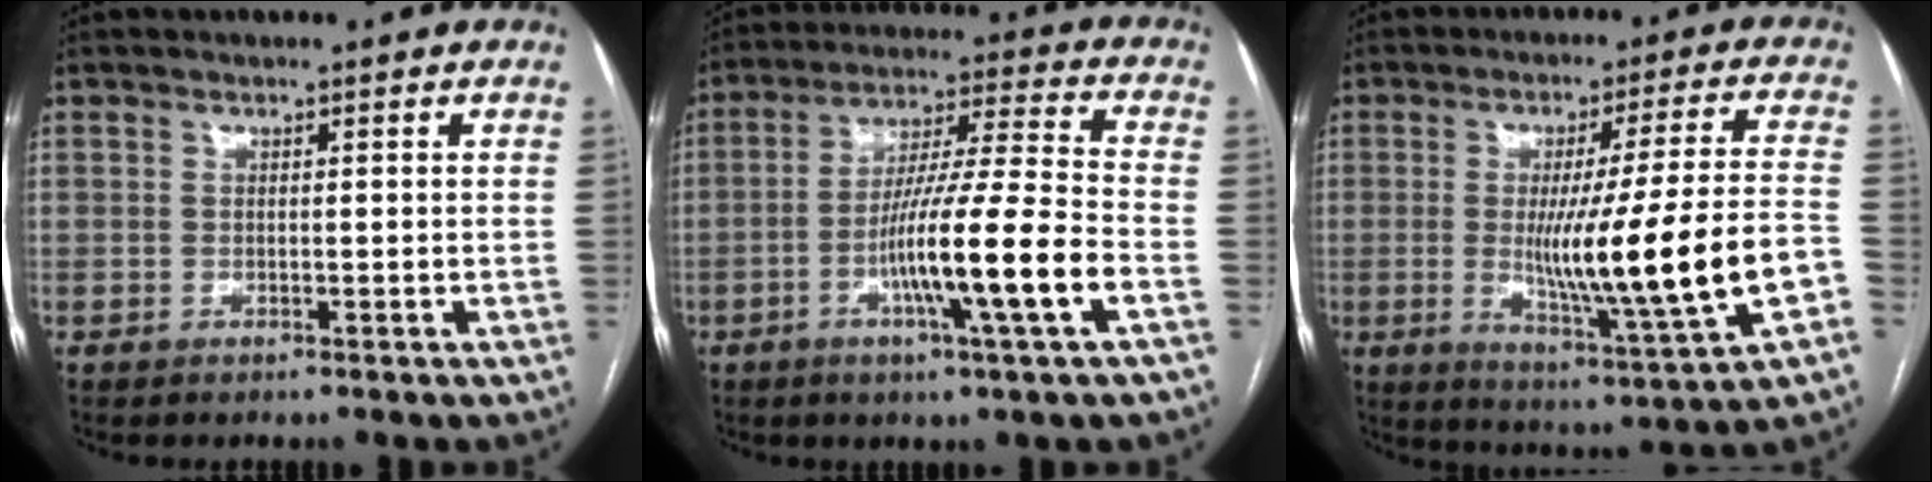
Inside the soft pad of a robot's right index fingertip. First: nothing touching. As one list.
[{"total": 14.7, "force": [-4.9, -1.0, 13.8], "torque": [-0.246, -0.008, -0.090]}, {"total": 18.5, "force": [-3.5, -0.5, 18.1], "torque": [-0.285, -0.017, -0.049]}]